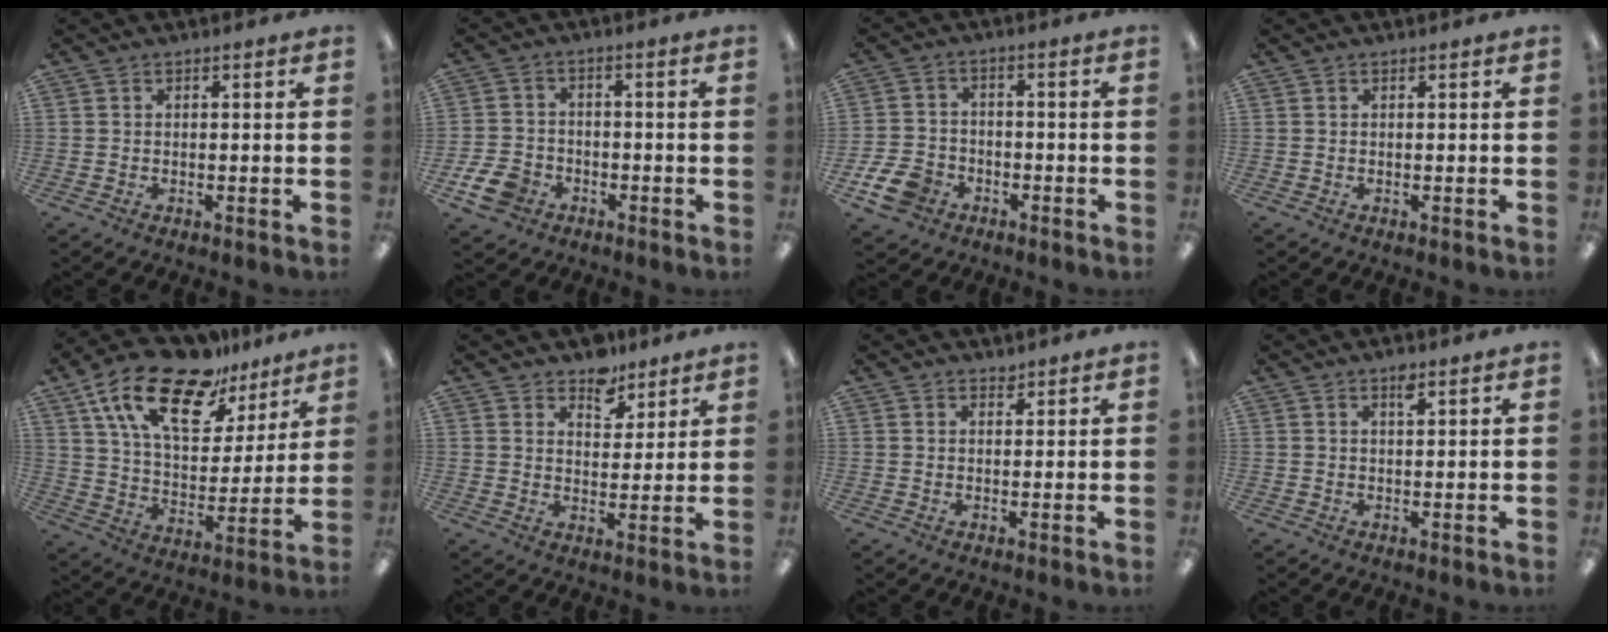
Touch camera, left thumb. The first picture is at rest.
{"total": 6.7, "force": [-3.8, 4.8, 2.8], "torque": [-0.065, 0.017, -0.070]}
{"total": 7.6, "force": [-4.3, 5.4, 3.2], "torque": [-0.069, 0.025, -0.077]}
{"total": 0.0}
{"total": 21.1, "force": [13.8, 9.9, 12.5], "torque": [-0.221, -0.076, 0.242]}
{"total": 6.9, "force": [5.7, 3.8, 1.1], "torque": [-0.006, -0.043, 0.102]}
{"total": 1.5, "force": [1.4, 0.6, 0.1], "torque": [0.006, -0.009, 0.026]}
{"total": 2.3, "force": [1.6, 0.5, 1.5], "torque": [-0.026, -0.003, 0.027]}